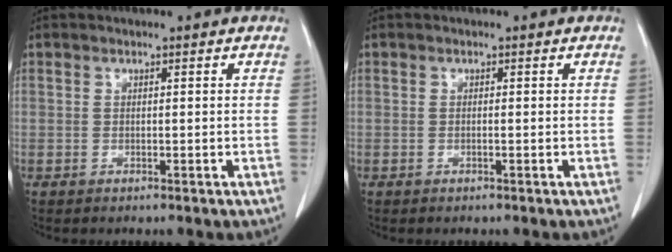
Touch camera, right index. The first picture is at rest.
{"total": 0.0}